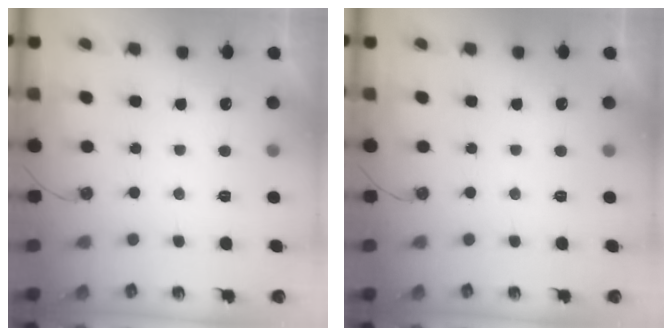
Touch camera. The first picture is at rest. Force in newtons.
{"total": 0.0}